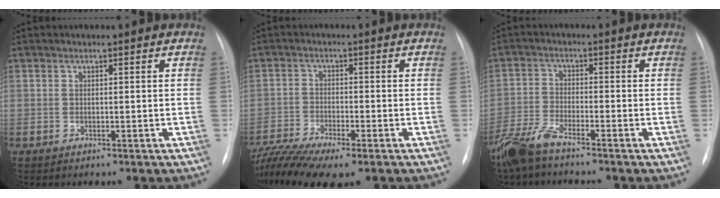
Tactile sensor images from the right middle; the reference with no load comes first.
{"total": 11.0, "force": [-8.7, 1.6, 6.6], "torque": [-0.131, -0.012, -0.147]}
{"total": 6.4, "force": [-5.3, 0.7, 3.4], "torque": [-0.081, -0.019, -0.110]}